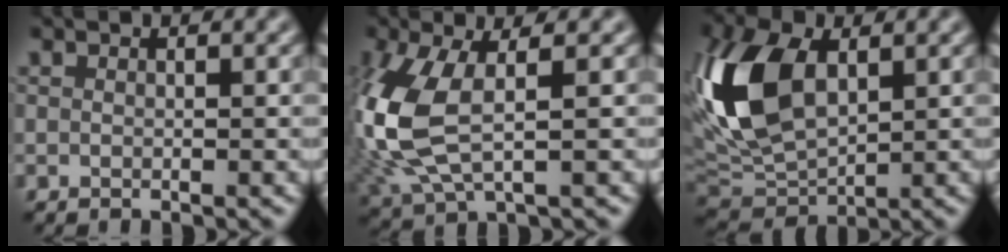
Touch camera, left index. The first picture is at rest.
{"total": 8.7, "force": [0.3, 4.2, 7.6], "torque": [-0.207, -0.003, 0.009]}
{"total": 10.5, "force": [1.9, 6.2, 8.2], "torque": [-0.196, 0.011, 0.028]}